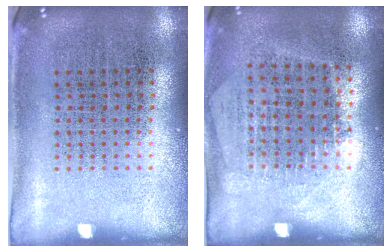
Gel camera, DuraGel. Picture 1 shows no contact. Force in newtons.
{"total": 1.2, "press": 1.1, "slide": 0.5}